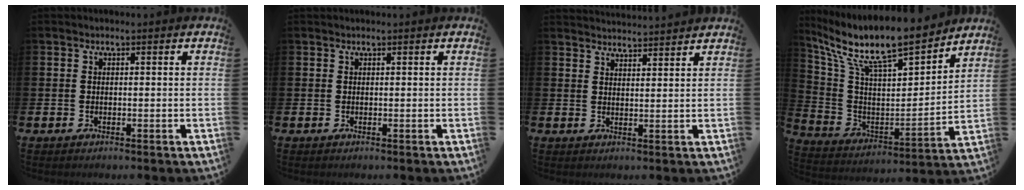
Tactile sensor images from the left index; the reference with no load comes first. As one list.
[{"total": 0.0}, {"total": 3.2, "force": [3.2, -0.2, -0.2], "torque": [0.002, -0.023, 0.057]}, {"total": 11.9, "force": [10.2, 2.6, 5.6], "torque": [-0.133, -0.081, 0.170]}]